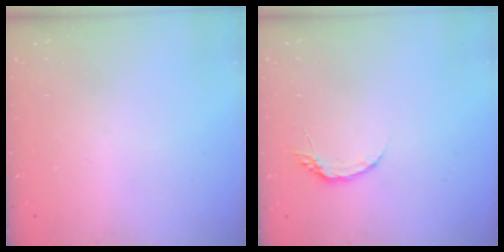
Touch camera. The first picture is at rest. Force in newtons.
{"total": 4.9, "press": 4.8, "slide": 0.7}